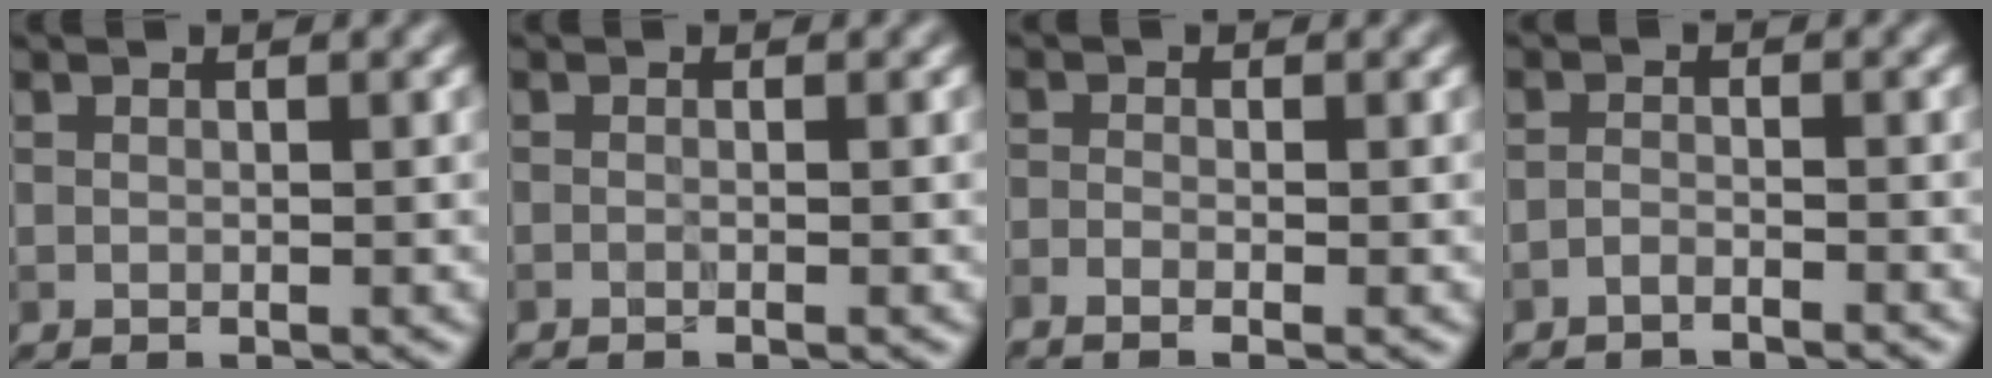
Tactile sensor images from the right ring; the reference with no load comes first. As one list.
[{"total": 0.9, "force": [-0.3, 0.3, 0.7], "torque": [-0.003, -0.007, -0.013]}, {"total": 2.2, "force": [-1.4, 0.5, 1.6], "torque": [-0.038, -0.008, -0.028]}, {"total": 1.3, "force": [-1.3, 0.1, 0.3], "torque": [-0.005, 0.001, -0.028]}]